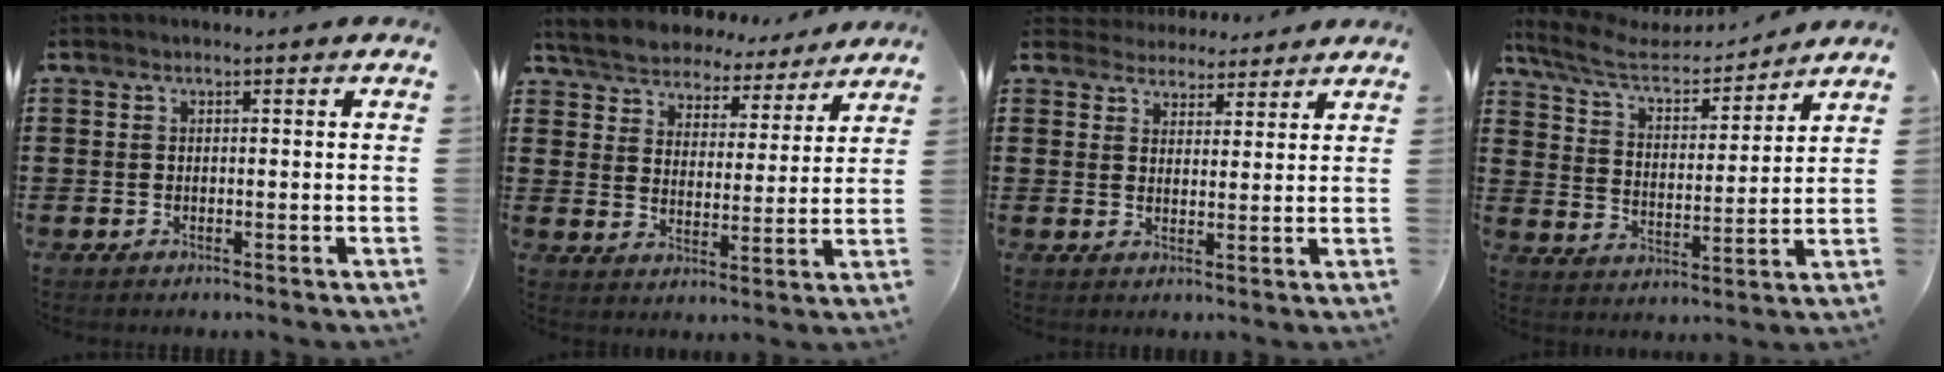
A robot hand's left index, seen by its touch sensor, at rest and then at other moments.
{"total": 6.2, "force": [6.1, 0.7, 0.3], "torque": [-0.039, -0.040, 0.108]}
{"total": 3.4, "force": [3.2, 1.2, -0.2], "torque": [-0.011, -0.005, 0.060]}
{"total": 7.3, "force": [6.1, 2.4, 3.3], "torque": [-0.093, -0.029, 0.103]}